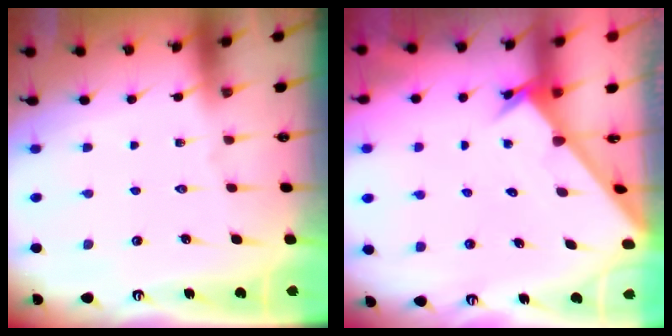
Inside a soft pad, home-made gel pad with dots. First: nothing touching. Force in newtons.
{"total": 2.5, "press": 2.5, "slide": 0.2}